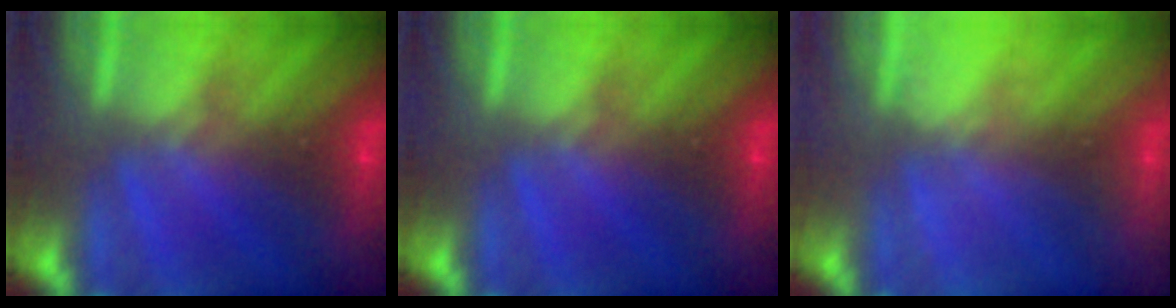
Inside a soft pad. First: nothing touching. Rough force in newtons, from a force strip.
{"total": 0.0}
{"total": 2.2}